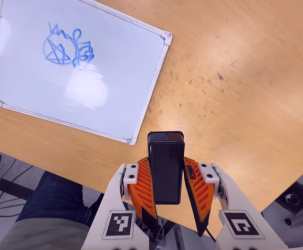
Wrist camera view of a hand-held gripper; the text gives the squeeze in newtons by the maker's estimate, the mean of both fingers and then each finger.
{"total": 9.4, "left": 8.0, "right": 10.7}